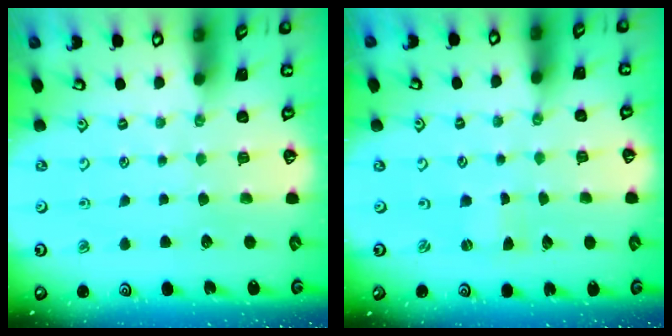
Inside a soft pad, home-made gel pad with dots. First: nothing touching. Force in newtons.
{"total": 0.0}